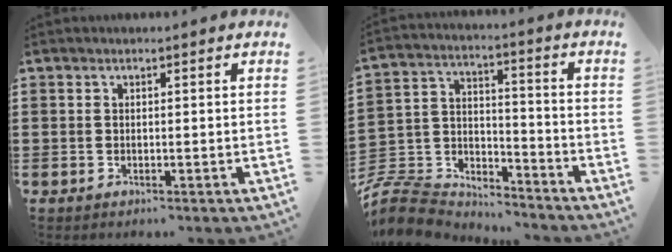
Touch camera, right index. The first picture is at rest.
{"total": 9.0, "force": [-8.5, 2.6, 1.8], "torque": [-0.064, 0.007, -0.175]}